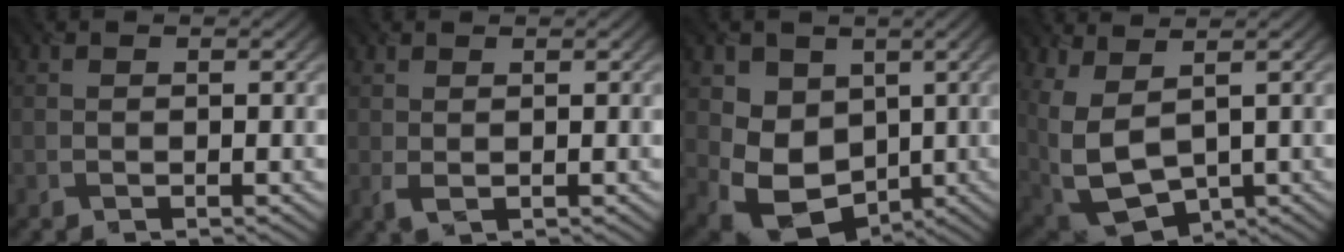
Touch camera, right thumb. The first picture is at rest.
{"total": 1.3, "force": [0.3, 0.7, 1.1], "torque": [-0.029, 0.000, 0.010]}
{"total": 8.4, "force": [0.3, 7.0, 4.6], "torque": [-0.105, -0.029, 0.005]}
{"total": 9.6, "force": [1.8, 5.4, 7.8], "torque": [-0.218, -0.019, 0.053]}